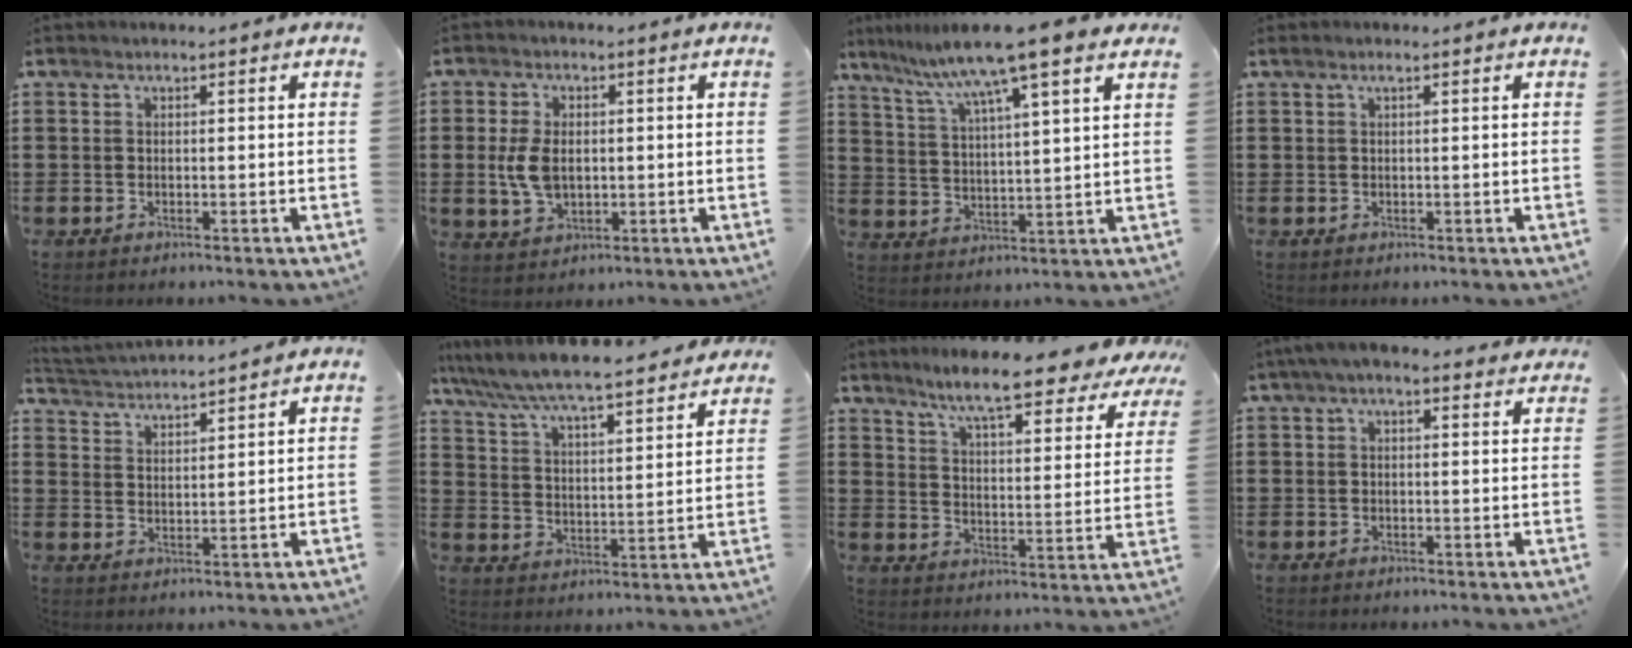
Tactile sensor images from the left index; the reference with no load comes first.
{"total": 5.8, "force": [0.2, 3.7, 4.5], "torque": [-0.112, 0.004, -0.001]}
{"total": 9.1, "force": [7.1, -0.3, 5.8], "torque": [-0.137, -0.036, 0.113]}
{"total": 0.8, "force": [0.2, 0.1, 0.7], "torque": [-0.012, -0.001, 0.004]}
{"total": 3.0, "force": [3.0, -0.4, -0.1], "torque": [-0.012, -0.017, 0.050]}
{"total": 6.4, "force": [6.1, -0.1, 1.9], "torque": [-0.065, -0.044, 0.101]}
{"total": 8.5, "force": [7.4, -0.2, 4.1], "torque": [-0.101, -0.049, 0.120]}
{"total": 3.6, "force": [2.4, 1.4, 2.3], "torque": [-0.051, 0.005, 0.044]}